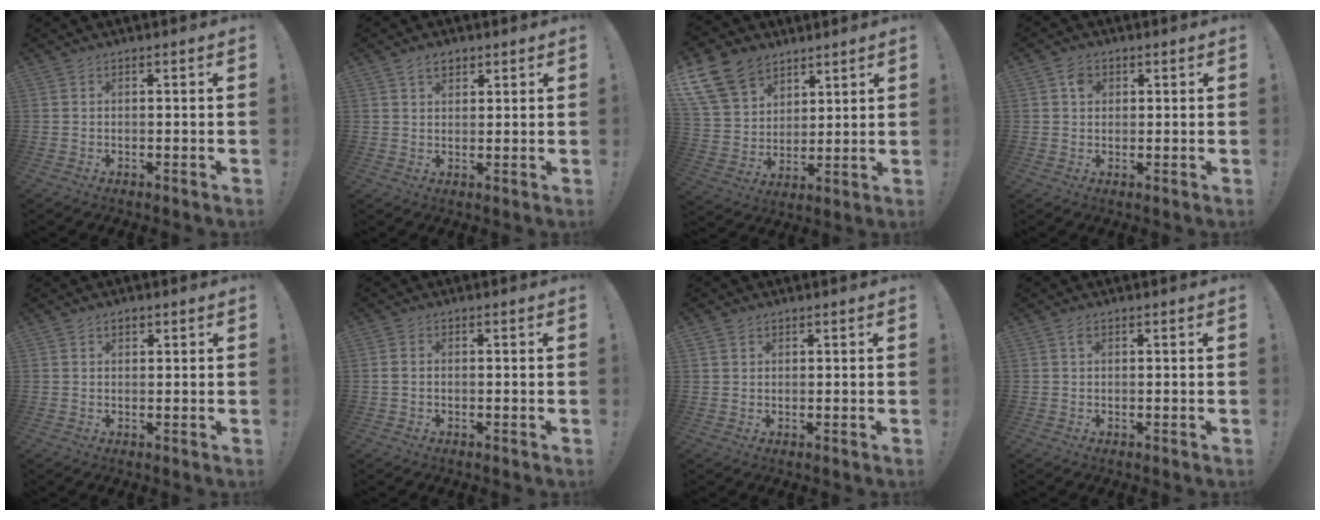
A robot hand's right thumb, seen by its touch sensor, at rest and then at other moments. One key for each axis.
{"total": 3.9, "fx": 2.3, "fy": 2.4, "fz": 2.0, "tx": -0.031, "ty": -0.005, "tz": 0.041}
{"total": 15.5, "fx": 9.8, "fy": 10.4, "fz": 6.0, "tx": -0.115, "ty": -0.057, "tz": 0.195}
{"total": 3.2, "fx": 0.9, "fy": 2.7, "fz": 1.4, "tx": -0.014, "ty": 0.001, "tz": 0.014}
{"total": 1.4, "fx": 0.8, "fy": 0.9, "fz": 0.7, "tx": -0.008, "ty": -0.001, "tz": 0.013}
{"total": 1.3, "fx": -0.1, "fy": 0.9, "fz": 0.9, "tx": -0.018, "ty": 0.005, "tz": -0.001}
{"total": 1.6, "fx": 1.2, "fy": 0.9, "fz": 0.3, "tx": -0.003, "ty": -0.003, "tz": 0.023}
{"total": 0.9, "fx": 0.4, "fy": 0.5, "fz": 0.6, "tx": -0.013, "ty": 0.002, "tz": 0.008}